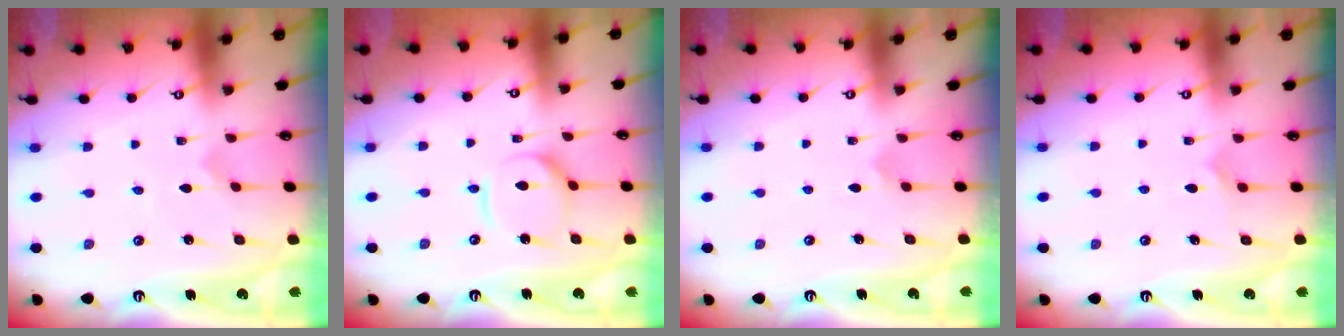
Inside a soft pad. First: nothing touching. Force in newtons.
{"total": 7.8, "press": 7.8, "slide": 0.8}
{"total": 3.9, "press": 3.9, "slide": 0.3}
{"total": 5.1, "press": 5.1, "slide": 0.2}